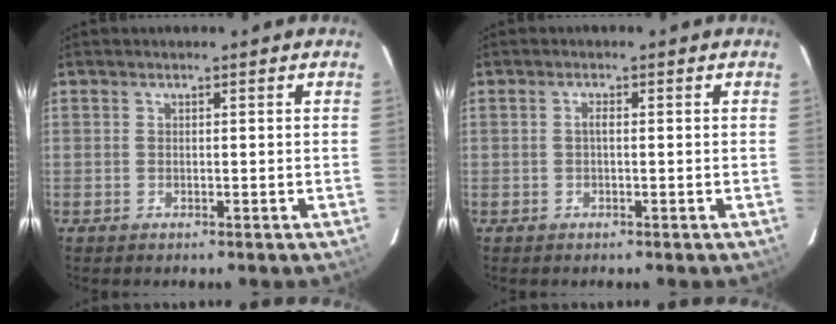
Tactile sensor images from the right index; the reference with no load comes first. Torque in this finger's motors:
{"motor_torque": [0.16, -0.03, 0.08, 0.03]}